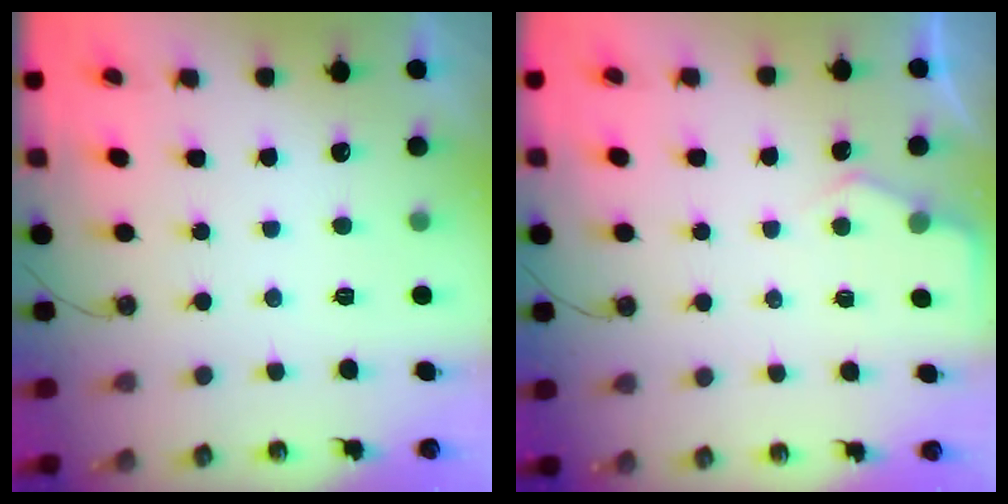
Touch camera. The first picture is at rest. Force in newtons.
{"total": 4.3, "press": 4.3, "slide": 0.5}